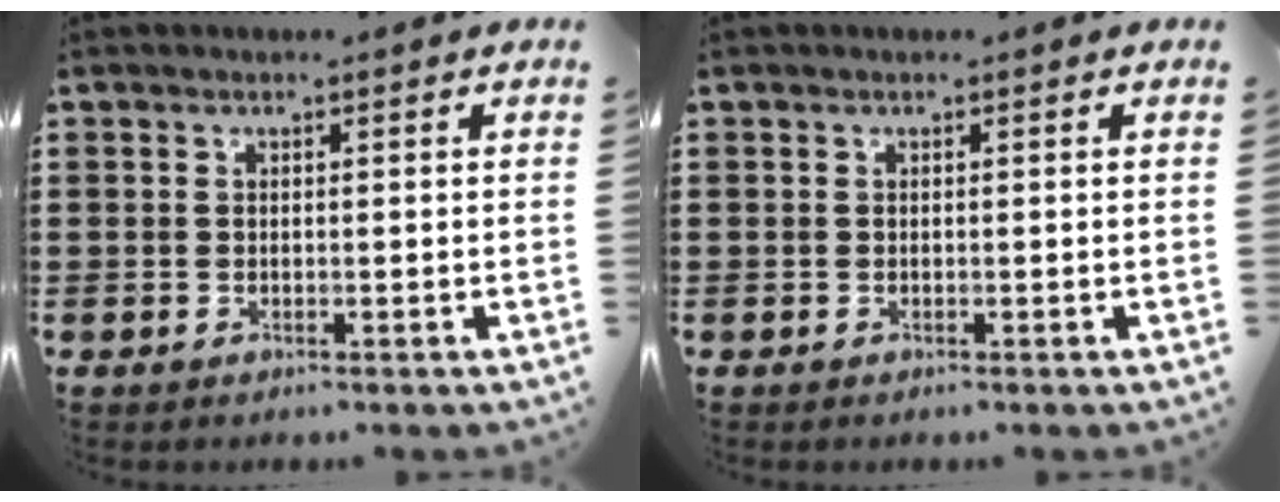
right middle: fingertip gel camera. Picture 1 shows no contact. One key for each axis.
{"total": 0.0}